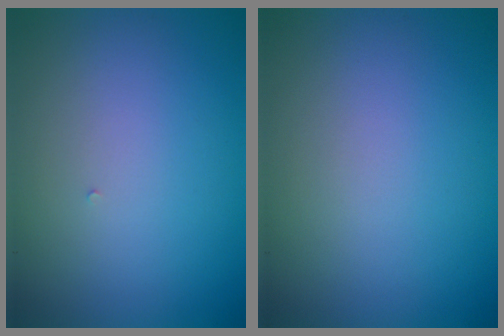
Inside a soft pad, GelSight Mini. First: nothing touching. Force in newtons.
{"total": 0.0}